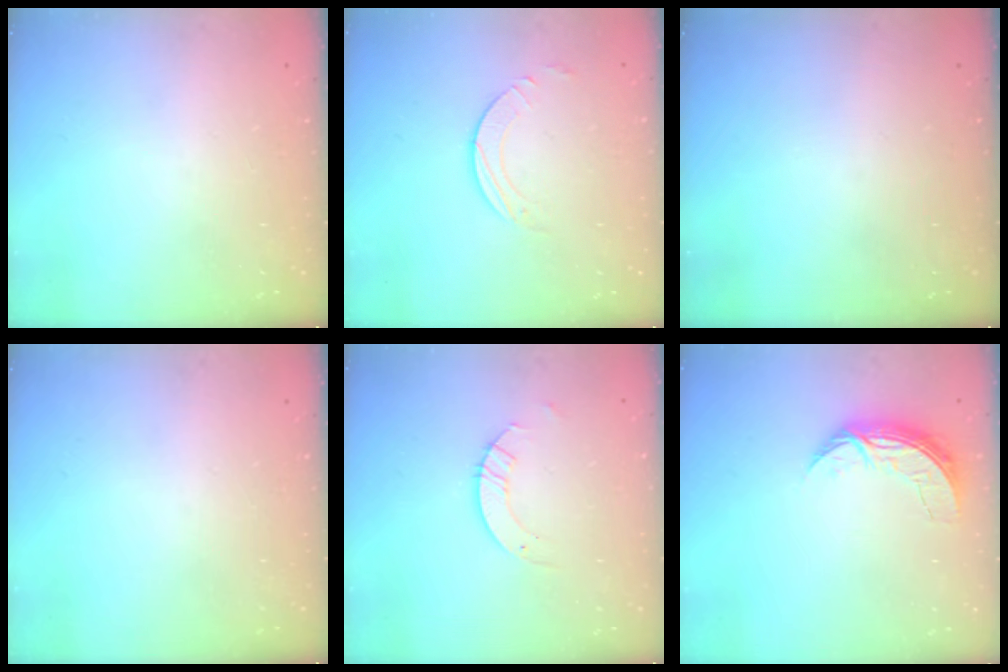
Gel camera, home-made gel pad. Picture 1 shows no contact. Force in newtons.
{"total": 2.7, "press": 2.7, "slide": 0.2}
{"total": 0.0}
{"total": 0.0}
{"total": 3.7, "press": 3.7, "slide": 0.2}
{"total": 7.1, "press": 7.1, "slide": 0.6}